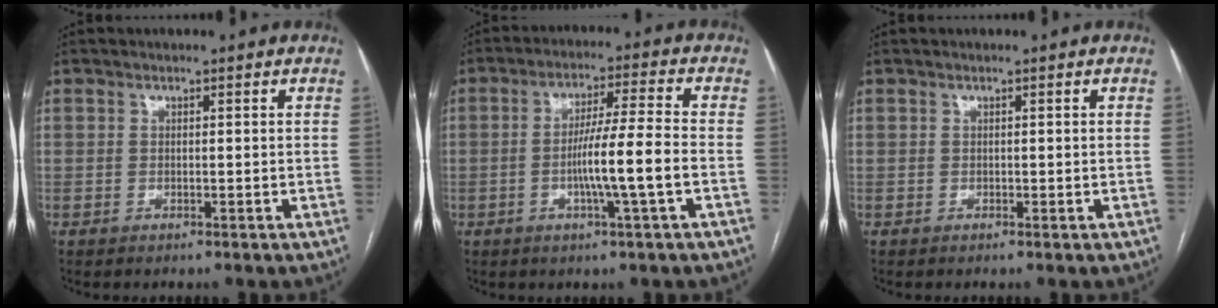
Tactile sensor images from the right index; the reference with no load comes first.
{"total": 9.1, "force": [-2.2, -1.0, 8.8], "torque": [-0.158, -0.001, -0.039]}
{"total": 0.0}